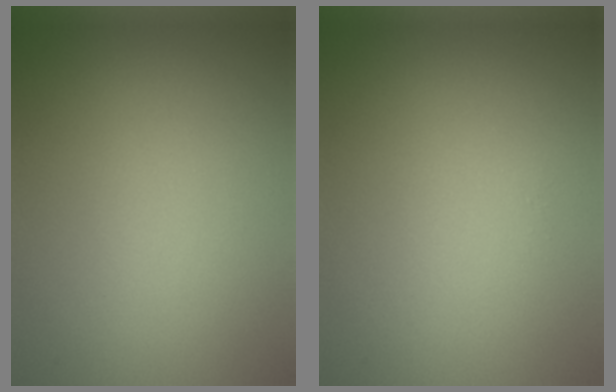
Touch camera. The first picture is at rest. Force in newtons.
{"total": 0.0}